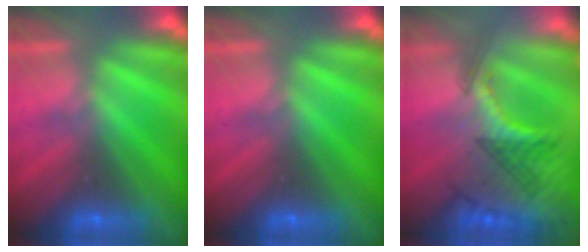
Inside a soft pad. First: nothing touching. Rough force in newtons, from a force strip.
{"total": 0.0}
{"total": 3.0}